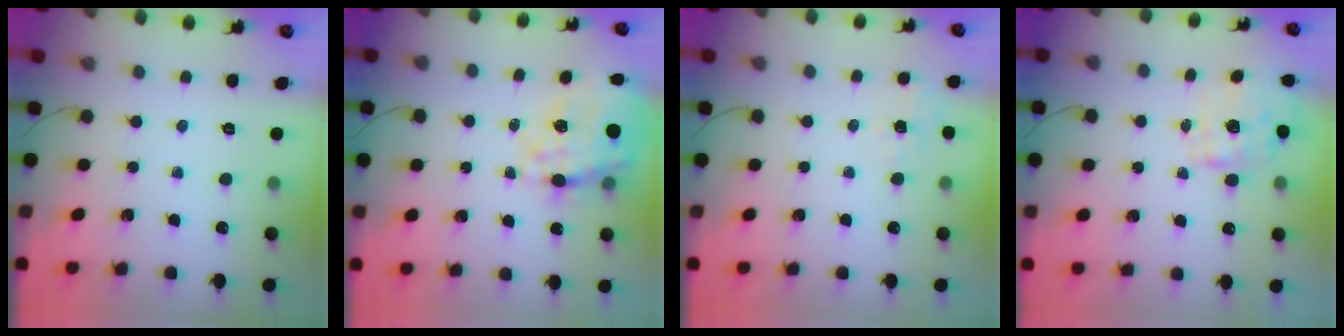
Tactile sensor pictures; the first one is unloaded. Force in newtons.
{"total": 21.8, "press": 21.3, "slide": 4.7}
{"total": 1.9, "press": 1.1, "slide": 1.6}
{"total": 2.2, "press": 2.2, "slide": 0.4}